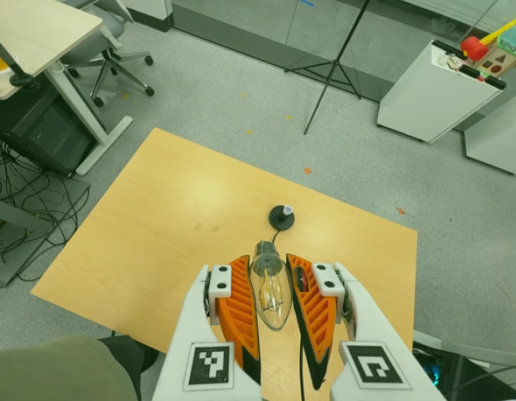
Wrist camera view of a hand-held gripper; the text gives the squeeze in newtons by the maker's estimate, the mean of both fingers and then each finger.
{"total": 18.1, "left": 18.9, "right": 17.2}